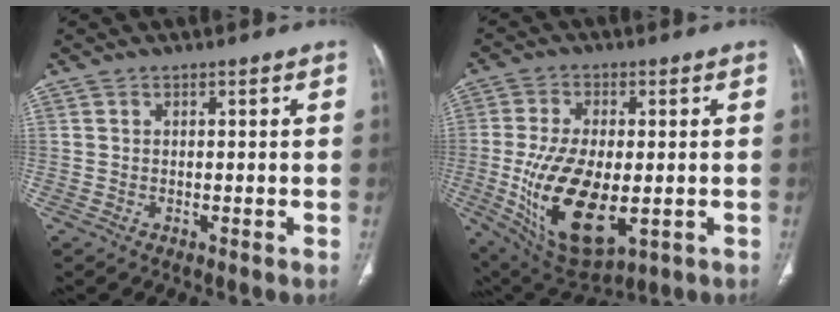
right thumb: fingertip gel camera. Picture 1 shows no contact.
{"total": 17.6, "force": [-3.2, 8.8, 15.0], "torque": [-0.282, -0.018, -0.033]}